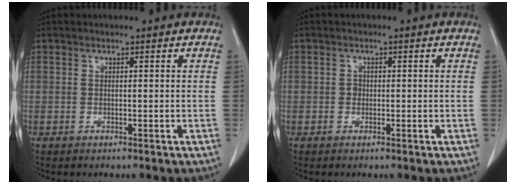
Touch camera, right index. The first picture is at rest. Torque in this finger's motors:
{"motor_torque": [0.34, -0.12, -0.01, 0.01]}